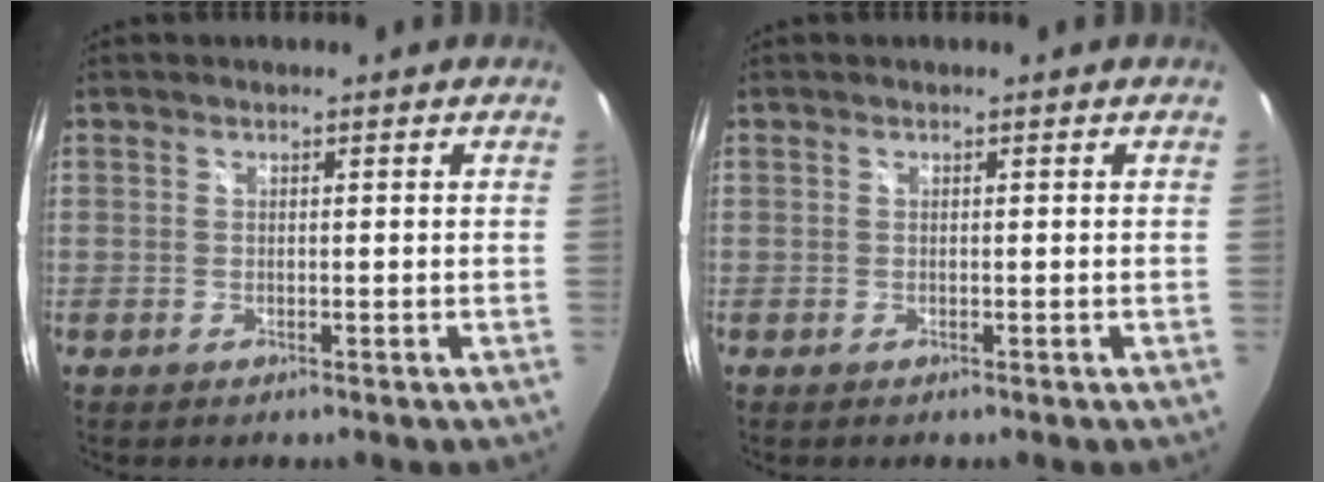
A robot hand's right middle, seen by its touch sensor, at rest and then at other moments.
{"total": 0.0}